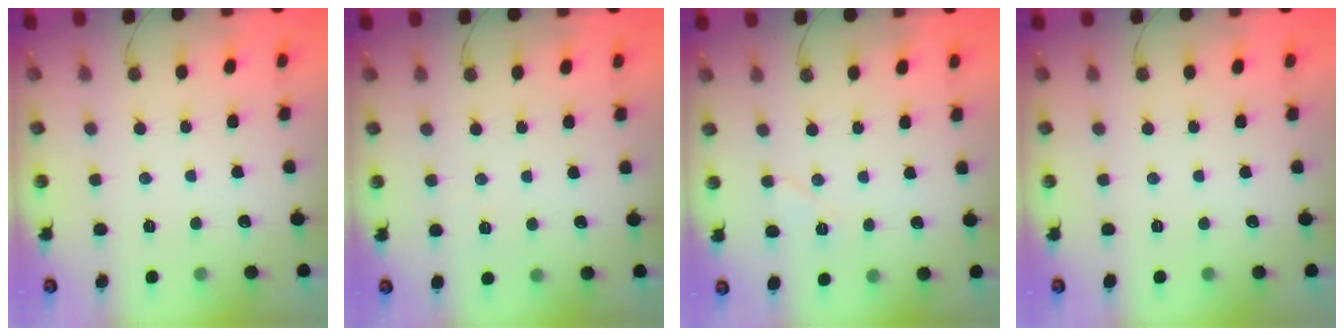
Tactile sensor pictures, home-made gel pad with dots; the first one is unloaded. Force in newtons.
{"total": 2.2, "press": 2.1, "slide": 0.7}
{"total": 5.6, "press": 5.1, "slide": 2.5}
{"total": 0.0}